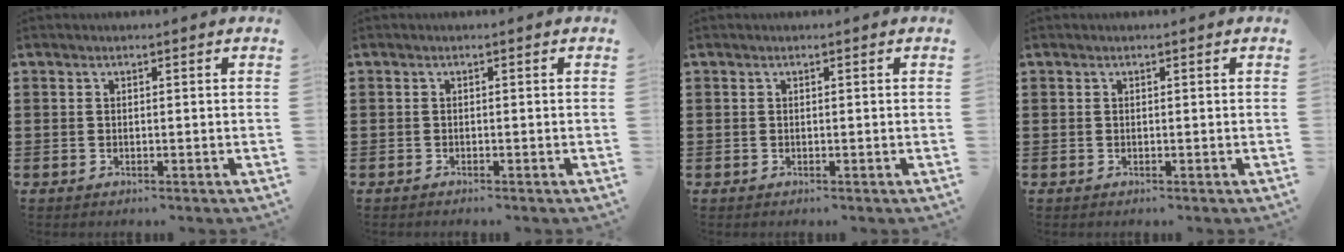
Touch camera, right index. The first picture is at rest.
{"total": 0.6, "force": [-0.6, -0.1, 0.1], "torque": [-0.003, -0.004, -0.012]}
{"total": 0.0}
{"total": 0.0}